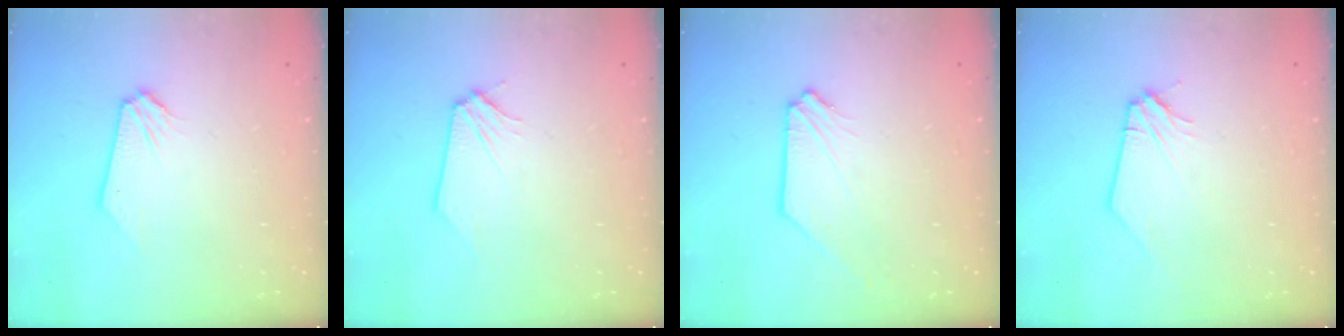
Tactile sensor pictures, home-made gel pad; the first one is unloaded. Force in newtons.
{"total": 0.0}
{"total": 1.3, "press": 1.3, "slide": 0.2}
{"total": 0.0}